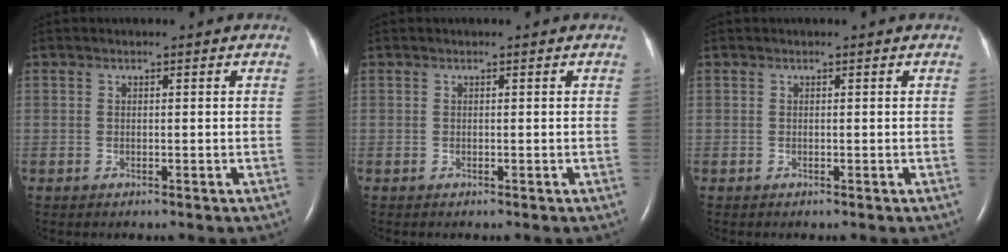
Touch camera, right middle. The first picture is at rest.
{"total": 0.0}
{"total": 0.0}